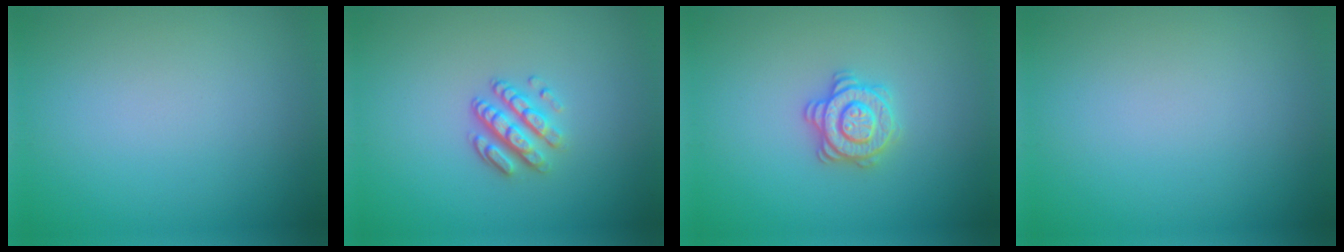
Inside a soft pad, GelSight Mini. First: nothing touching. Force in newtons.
{"total": 3.3, "press": 2.4, "slide": 2.3}
{"total": 3.1, "press": 2.9, "slide": 0.9}
{"total": 0.0}